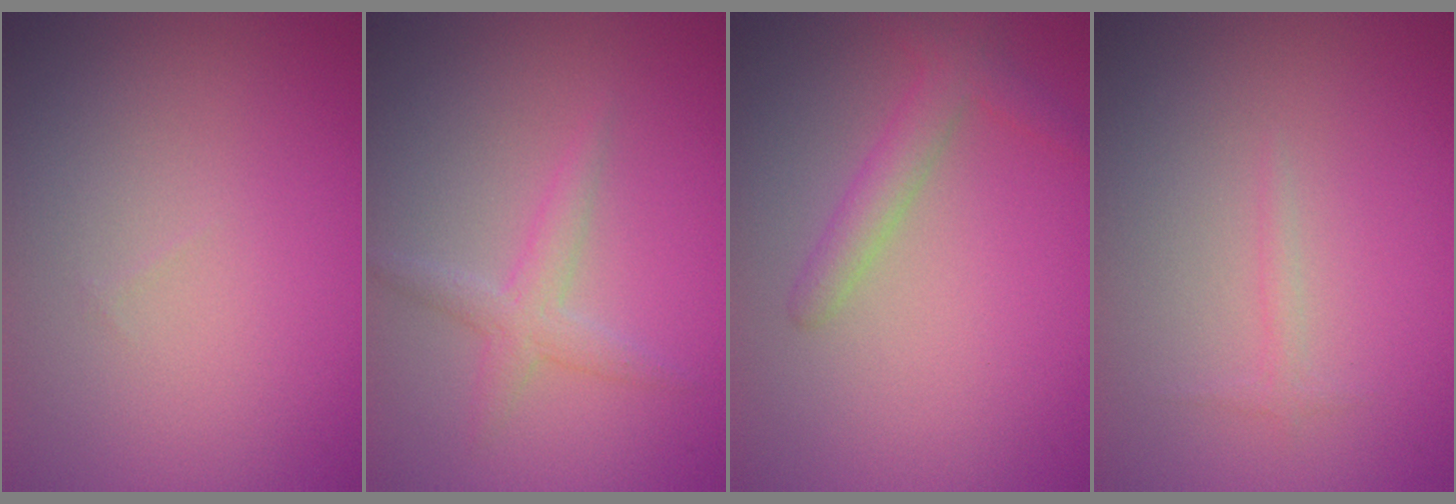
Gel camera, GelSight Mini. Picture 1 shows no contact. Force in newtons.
{"total": 2.1, "press": 2.1, "slide": 0.1}
{"total": 2.3, "press": 2.3, "slide": 0.1}
{"total": 0.7, "press": 0.7, "slide": 0.1}